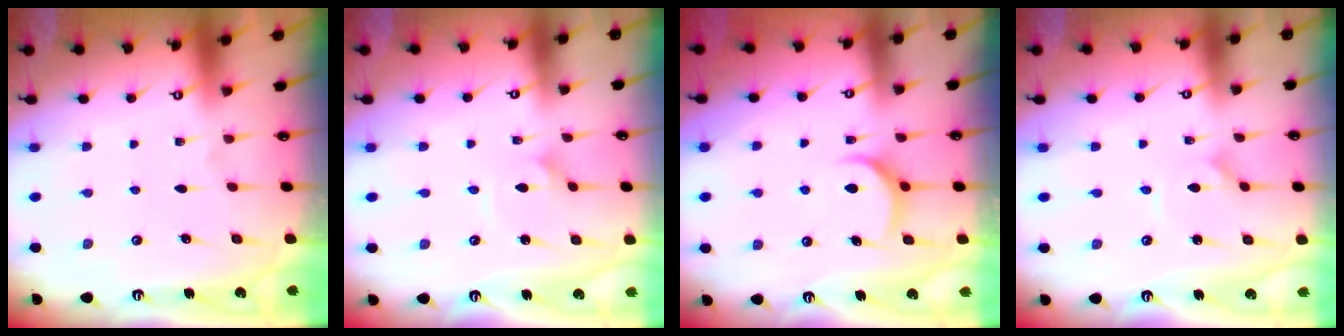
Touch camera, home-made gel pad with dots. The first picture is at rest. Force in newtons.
{"total": 2.3, "press": 2.3, "slide": 0.1}
{"total": 7.3, "press": 7.2, "slide": 0.8}
{"total": 1.0, "press": 1.0, "slide": 0.0}